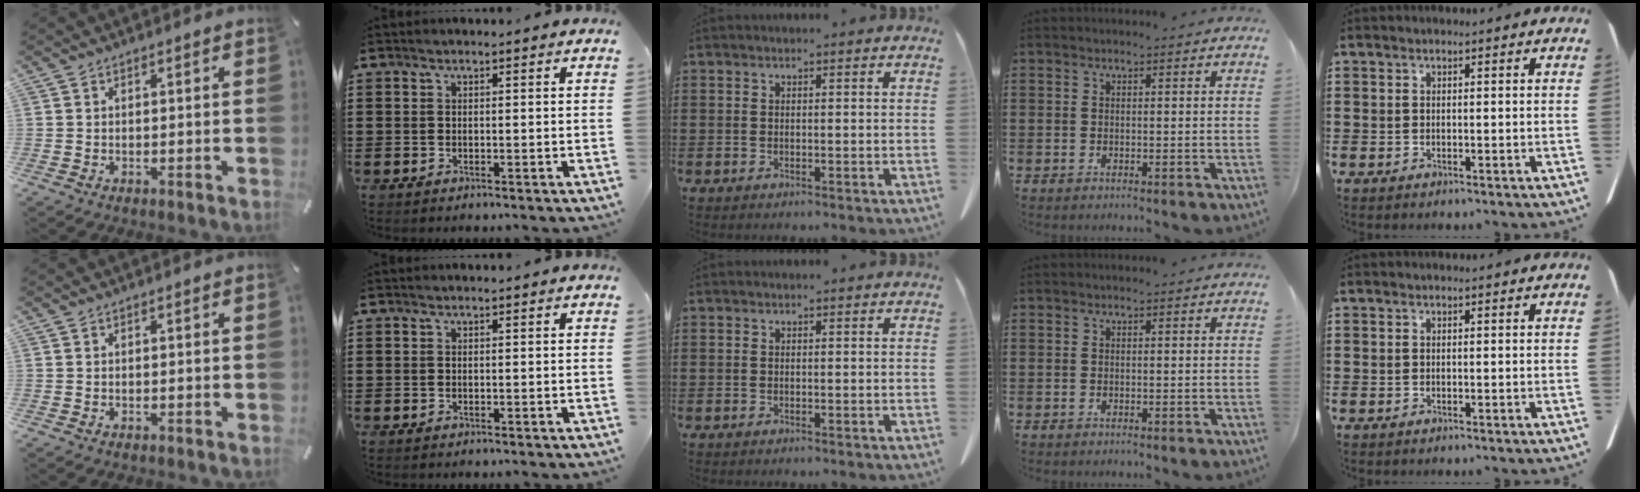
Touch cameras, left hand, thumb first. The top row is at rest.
{}